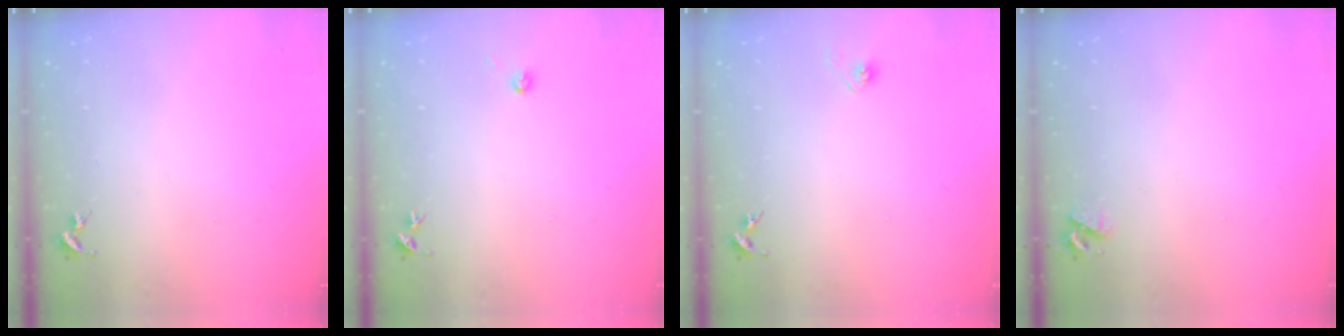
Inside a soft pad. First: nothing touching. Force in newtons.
{"total": 3.0, "press": 3.0, "slide": 0.3}
{"total": 2.8, "press": 2.6, "slide": 1.1}
{"total": 3.3, "press": 3.3, "slide": 0.5}